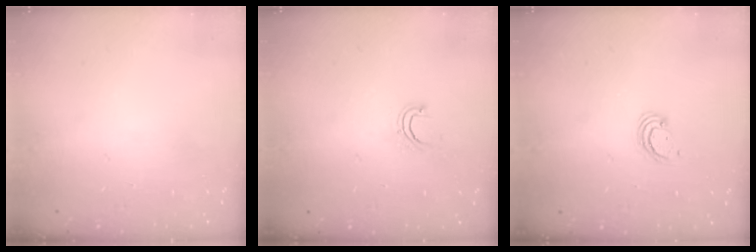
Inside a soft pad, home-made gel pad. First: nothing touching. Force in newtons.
{"total": 4.2, "press": 4.1, "slide": 0.8}
{"total": 3.1, "press": 3.1, "slide": 0.2}